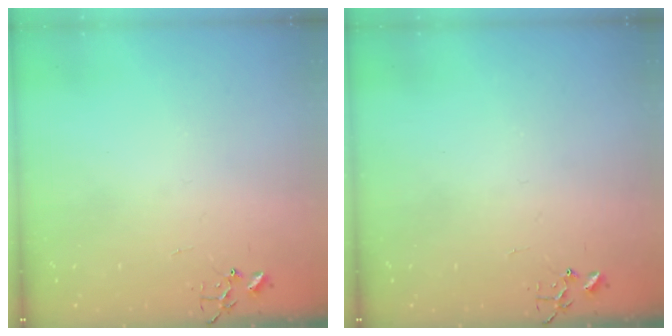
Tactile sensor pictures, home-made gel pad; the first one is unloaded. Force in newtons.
{"total": 0.0}